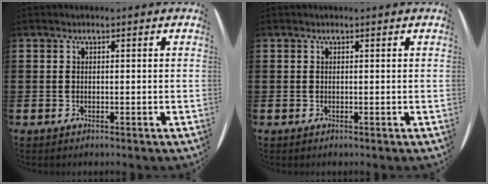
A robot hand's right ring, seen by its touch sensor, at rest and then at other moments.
{"total": 0.0}